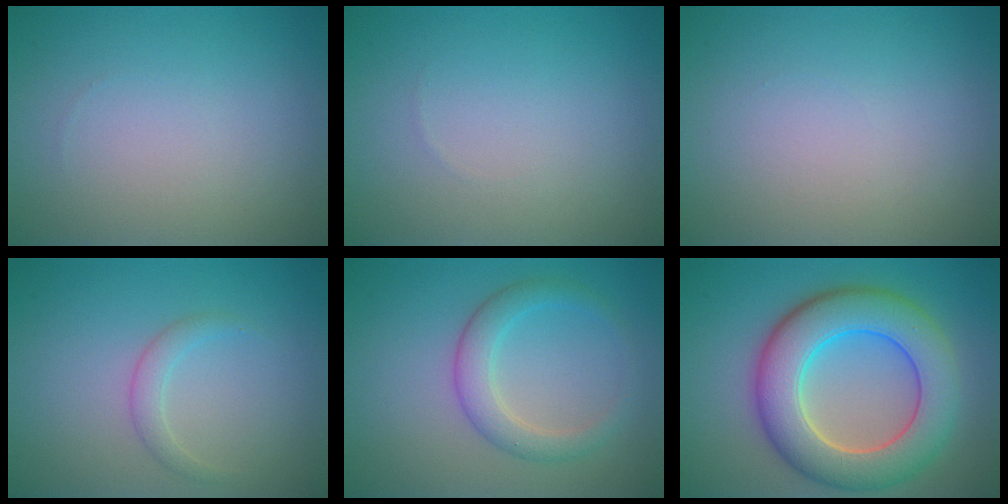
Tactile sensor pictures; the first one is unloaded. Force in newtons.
{"total": 0.0}
{"total": 0.0}
{"total": 1.4, "press": 1.4, "slide": 0.1}
{"total": 3.1, "press": 3.1, "slide": 0.1}
{"total": 9.4, "press": 9.4, "slide": 0.5}